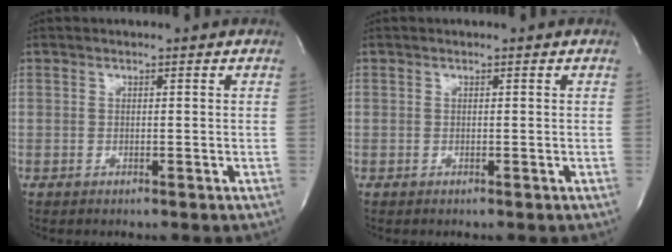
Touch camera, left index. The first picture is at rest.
{"total": 0.0}